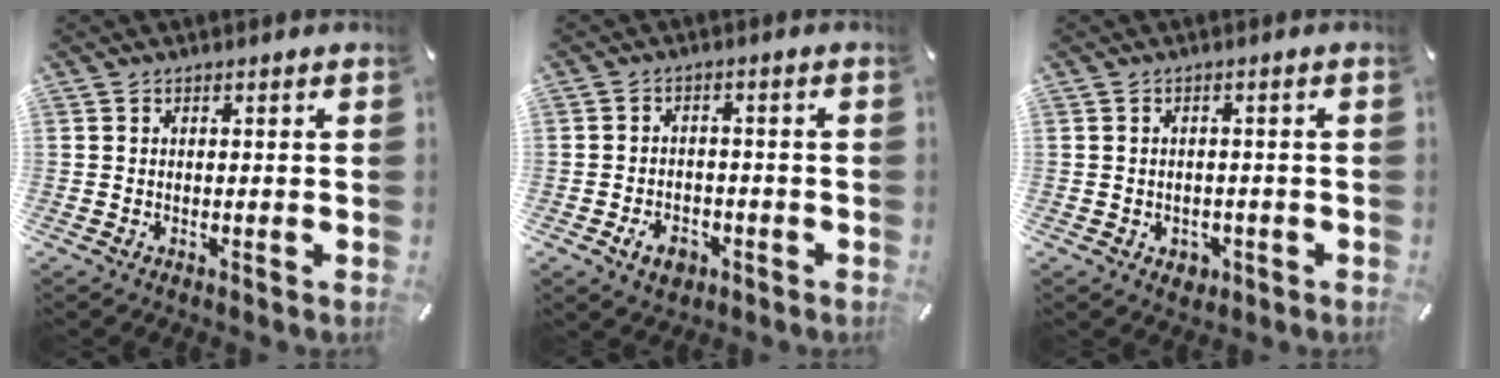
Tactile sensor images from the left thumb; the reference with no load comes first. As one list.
[{"total": 5.3, "force": [-2.5, 3.8, 2.7], "torque": [-0.053, 0.010, -0.045]}, {"total": 2.6, "force": [-0.8, 2.3, 1.0], "torque": [-0.011, 0.001, -0.018]}]